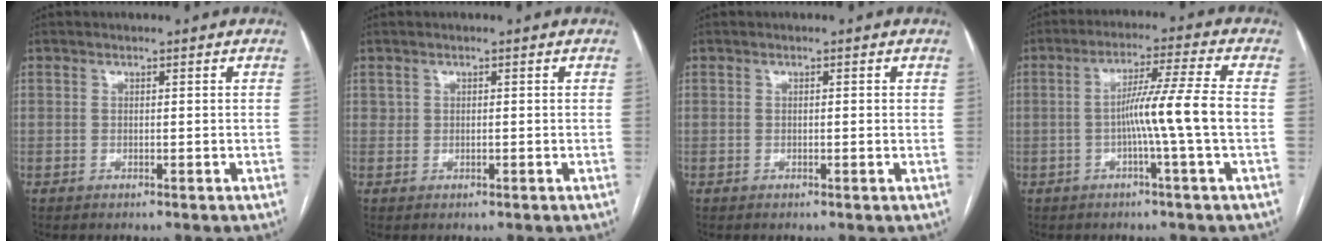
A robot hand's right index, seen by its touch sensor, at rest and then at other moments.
{"total": 0.5, "force": [0.1, 0.4, 0.3], "torque": [-0.008, 0.002, 0.003]}
{"total": 0.6, "force": [0.1, 0.1, 0.6], "torque": [-0.010, 0.001, 0.001]}
{"total": 8.5, "force": [-1.4, -1.9, 8.2], "torque": [-0.140, 0.010, -0.024]}